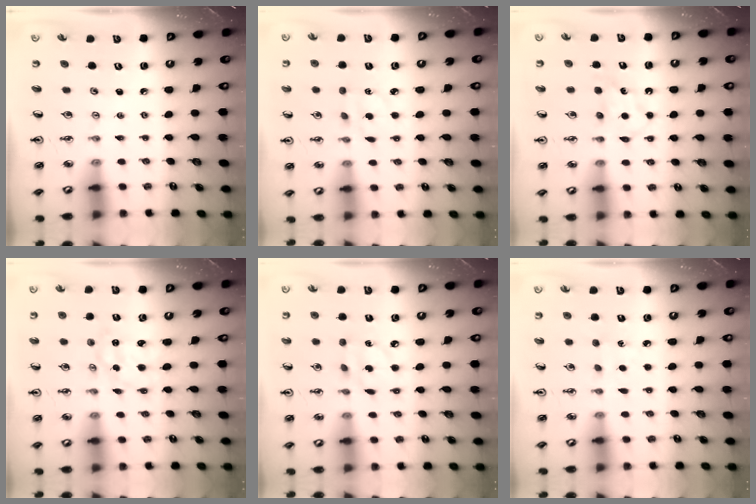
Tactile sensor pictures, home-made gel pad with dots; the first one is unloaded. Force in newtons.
{"total": 3.6, "press": 3.5, "slide": 0.7}
{"total": 5.5, "press": 5.5, "slide": 0.6}
{"total": 1.7, "press": 1.7, "slide": 0.1}
{"total": 5.3, "press": 5.3, "slide": 0.3}
{"total": 3.3, "press": 3.2, "slide": 0.4}